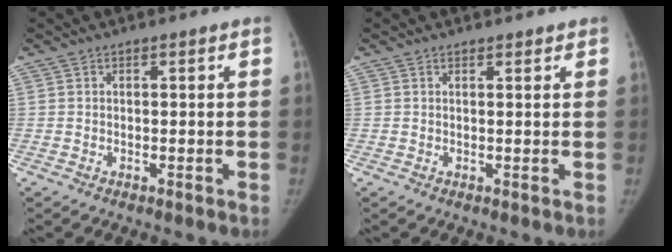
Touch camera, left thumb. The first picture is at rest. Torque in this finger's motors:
{"motor_torque": [-0.38, -0.21, -0.37, 0.11, -0.07]}